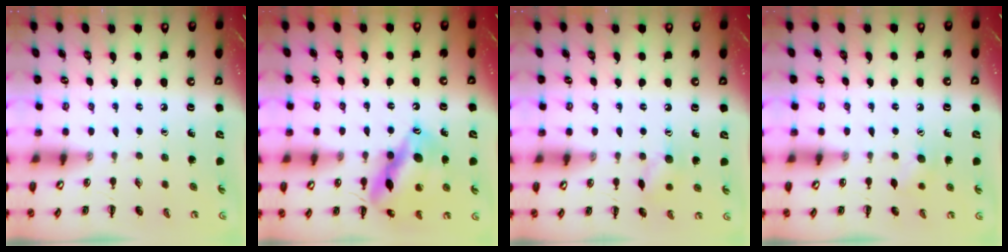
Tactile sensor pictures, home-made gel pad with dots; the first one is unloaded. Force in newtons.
{"total": 16.2, "press": 16.0, "slide": 2.5}
{"total": 7.0, "press": 7.0, "slide": 0.7}
{"total": 7.3, "press": 7.1, "slide": 1.4}